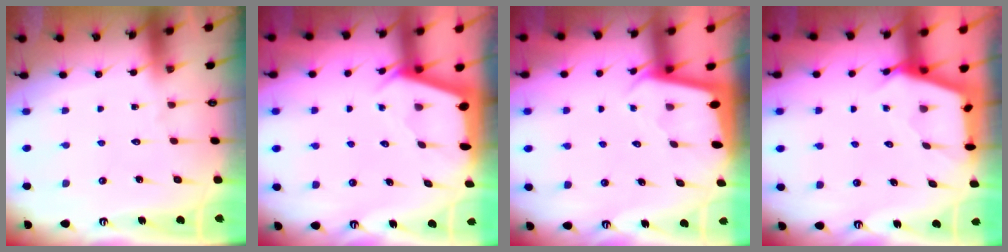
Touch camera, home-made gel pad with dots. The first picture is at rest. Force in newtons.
{"total": 2.4, "press": 2.4, "slide": 0.3}
{"total": 1.9, "press": 1.9, "slide": 0.0}
{"total": 2.7, "press": 2.7, "slide": 0.3}